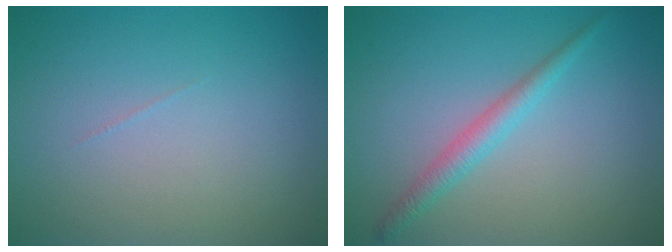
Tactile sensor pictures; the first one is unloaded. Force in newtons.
{"total": 2.2, "press": 2.2, "slide": 0.1}